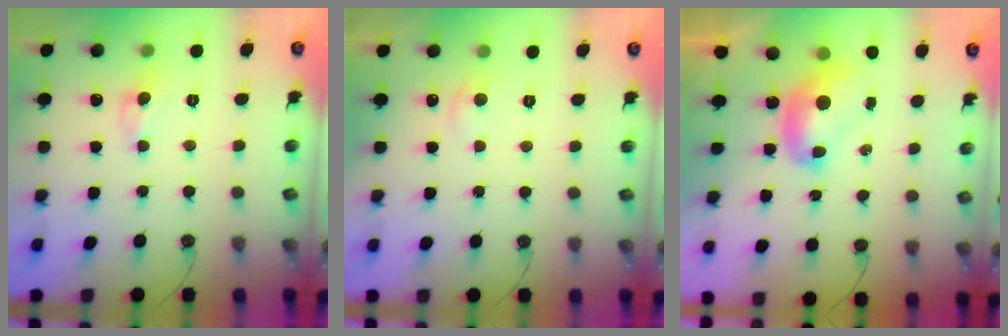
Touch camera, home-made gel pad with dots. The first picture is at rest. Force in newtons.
{"total": 1.0, "press": 0.6, "slide": 0.8}
{"total": 2.5, "press": 2.5, "slide": 0.2}